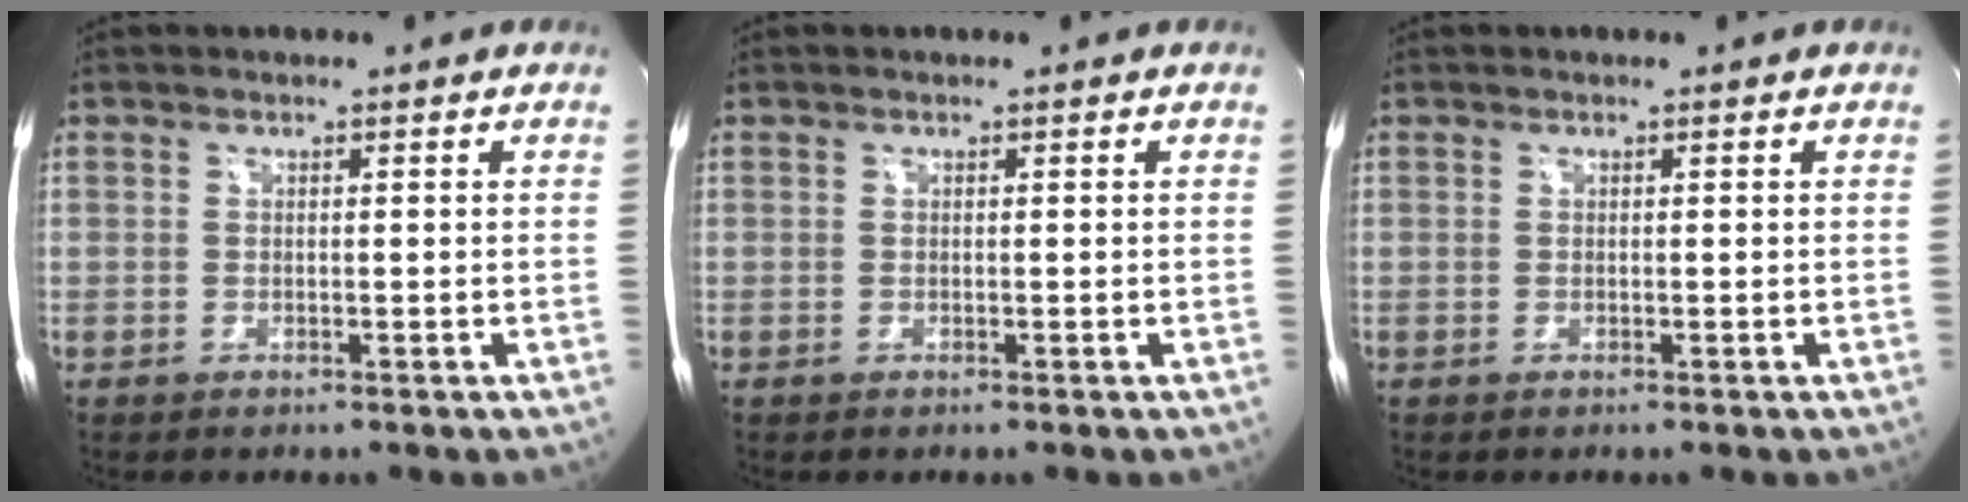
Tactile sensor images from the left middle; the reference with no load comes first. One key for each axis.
{"total": 0.0}
{"total": 0.0}